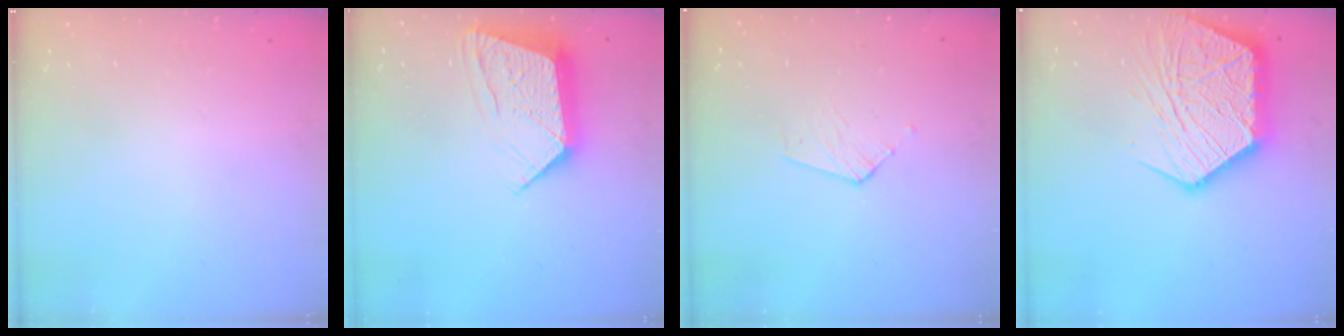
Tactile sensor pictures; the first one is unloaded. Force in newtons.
{"total": 12.8, "press": 12.8, "slide": 0.9}
{"total": 3.1, "press": 3.1, "slide": 0.3}
{"total": 22.9, "press": 22.8, "slide": 2.3}